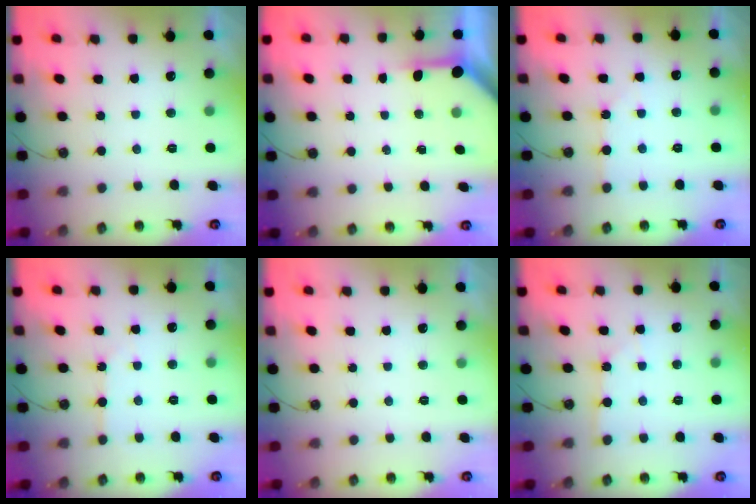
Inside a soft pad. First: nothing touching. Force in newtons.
{"total": 3.5, "press": 3.4, "slide": 0.4}
{"total": 3.8, "press": 3.8, "slide": 0.6}
{"total": 3.3, "press": 3.3, "slide": 0.5}
{"total": 0.0}
{"total": 1.0, "press": 1.0, "slide": 0.2}